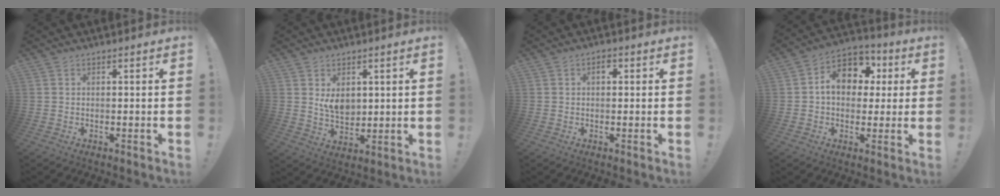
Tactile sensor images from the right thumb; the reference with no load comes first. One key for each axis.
{"total": 6.9, "fx": 2.3, "fy": 4.7, "fz": 4.4, "tx": -0.064, "ty": -0.007, "tz": 0.046}
{"total": 2.1, "fx": 0.3, "fy": 1.4, "fz": 1.6, "tx": -0.019, "ty": 0.004, "tz": 0.000}
{"total": 13.0, "fx": 2.3, "fy": 9.9, "fz": 8.2, "tx": -0.115, "ty": 0.008, "tz": 0.048}